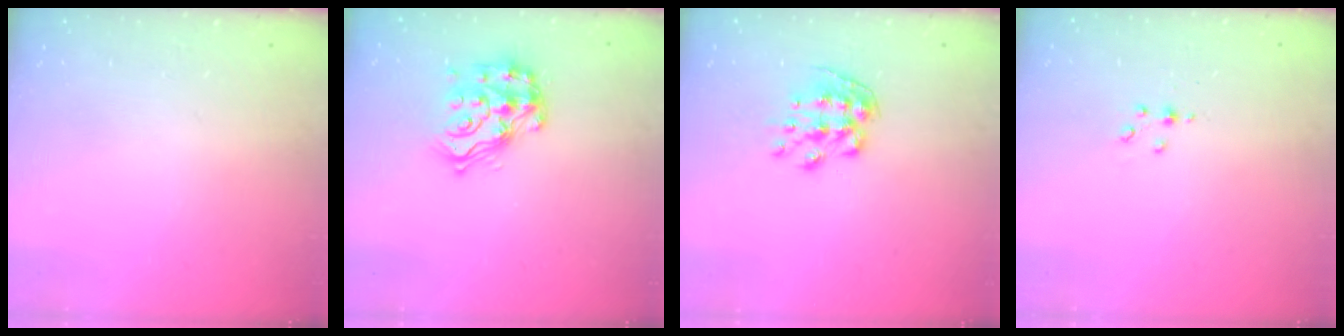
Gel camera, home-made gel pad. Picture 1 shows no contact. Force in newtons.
{"total": 16.1, "press": 16.1, "slide": 1.1}
{"total": 8.4, "press": 8.3, "slide": 0.4}
{"total": 2.9, "press": 2.9, "slide": 0.4}